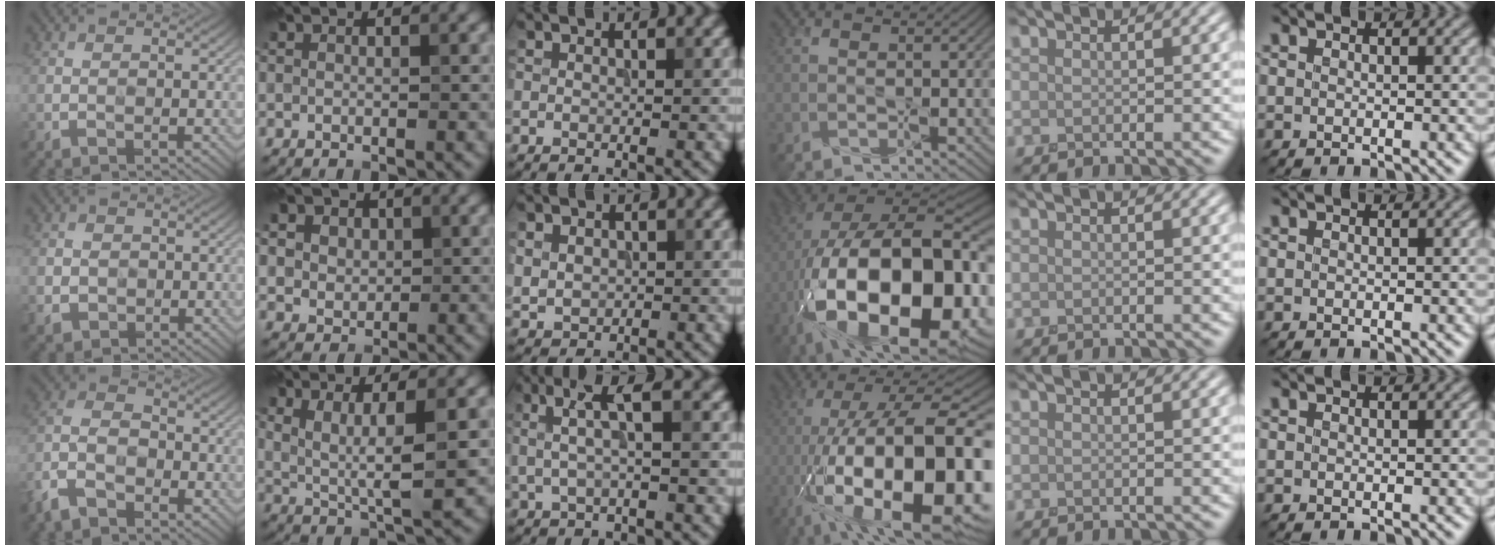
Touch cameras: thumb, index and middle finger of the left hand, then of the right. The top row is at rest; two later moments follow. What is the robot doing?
{"motion": "wipe", "object": "whiteboard"}